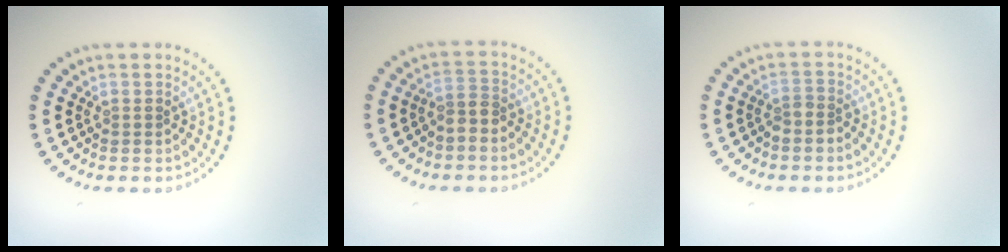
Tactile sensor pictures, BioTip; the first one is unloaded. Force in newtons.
{"total": 1.6, "press": 1.1, "slide": 1.1}
{"total": 1.5, "press": 1.1, "slide": 1.0}